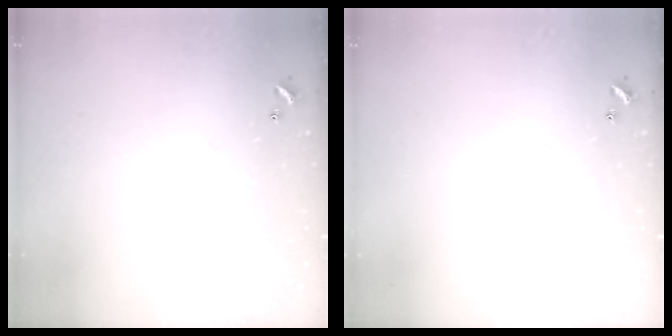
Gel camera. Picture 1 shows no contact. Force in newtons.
{"total": 0.0}